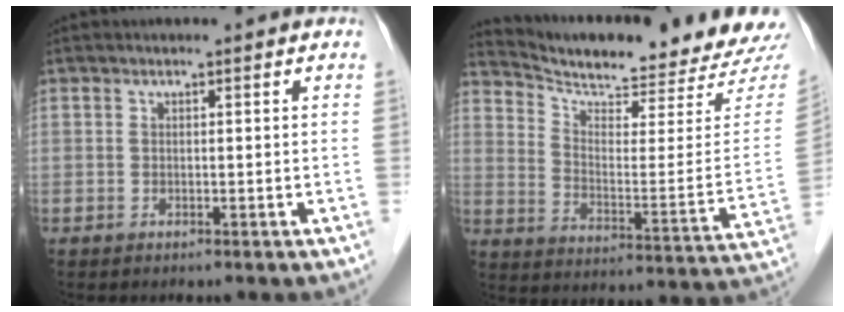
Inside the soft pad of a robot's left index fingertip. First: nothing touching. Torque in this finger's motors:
{"motor_torque": [-0.04, -0.24, 0.12, 0.01]}